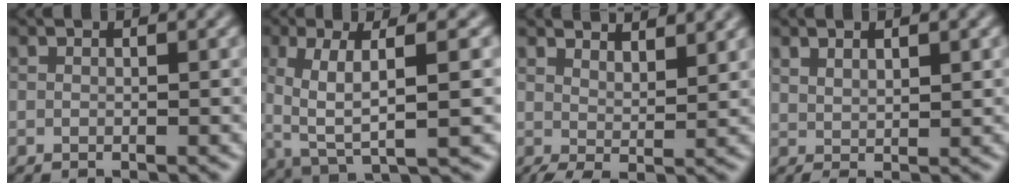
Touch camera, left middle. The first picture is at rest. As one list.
[{"total": 7.1, "force": [0.6, 1.8, 6.8], "torque": [-0.131, 0.000, 0.013]}, {"total": 4.2, "force": [3.2, 1.3, 2.4], "torque": [-0.040, 0.004, 0.052]}, {"total": 1.7, "force": [1.0, 0.5, 1.3], "torque": [-0.026, -0.005, 0.020]}]